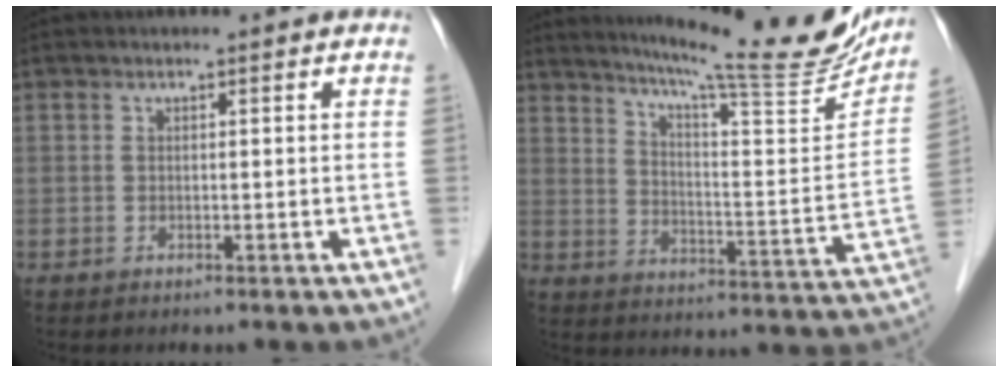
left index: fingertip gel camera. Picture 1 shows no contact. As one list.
[{"total": 22.8, "force": [19.9, 1.4, 11.1], "torque": [-0.168, -0.052, 0.264]}]